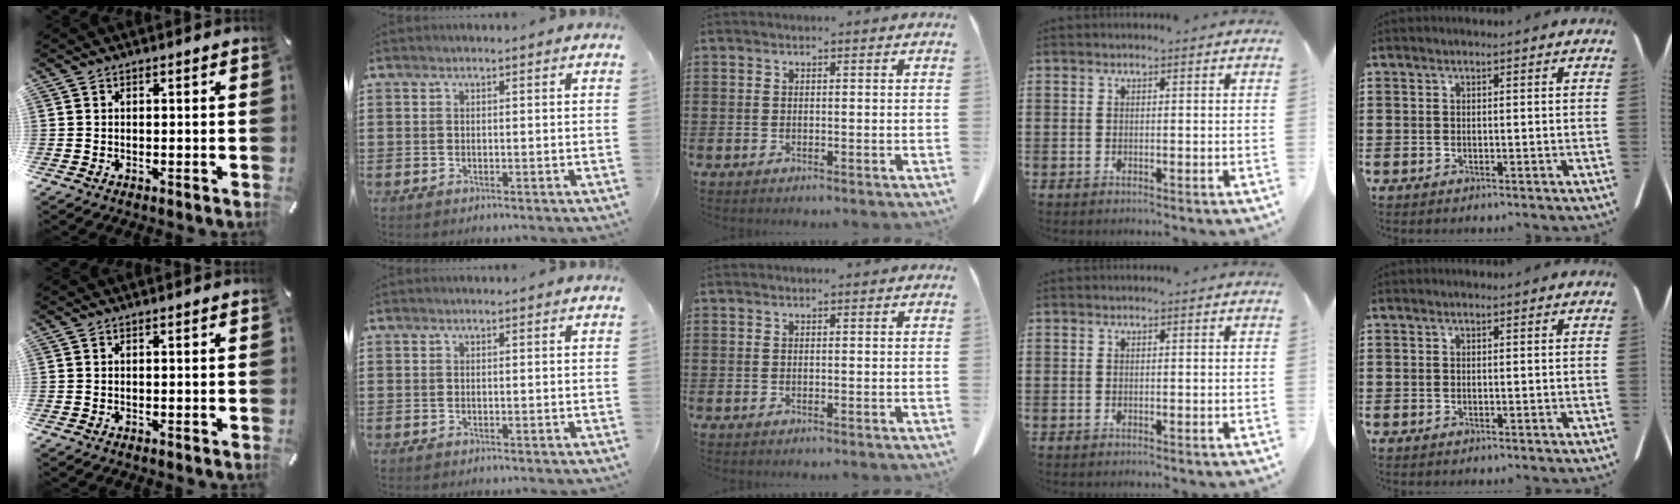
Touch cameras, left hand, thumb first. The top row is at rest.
{}